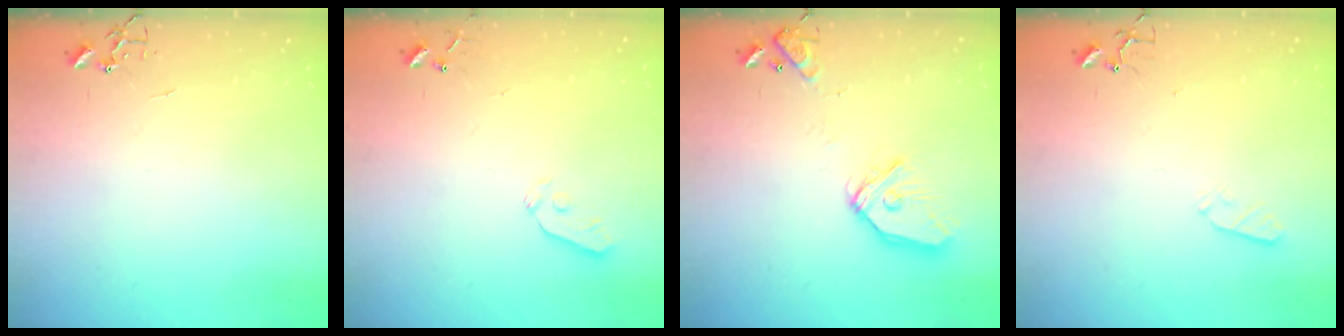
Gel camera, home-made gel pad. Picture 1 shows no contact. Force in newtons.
{"total": 3.6, "press": 3.5, "slide": 0.7}
{"total": 14.7, "press": 14.6, "slide": 1.9}
{"total": 3.6, "press": 3.5, "slide": 0.6}